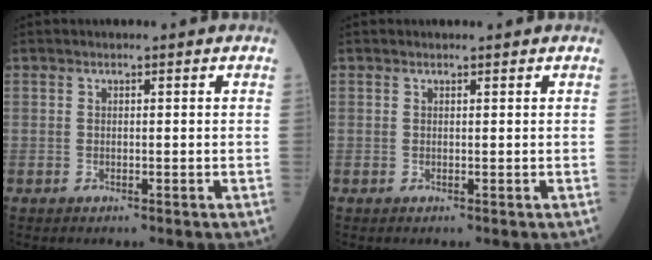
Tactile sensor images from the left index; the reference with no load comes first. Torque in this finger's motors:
{"motor_torque": [0.05, 0.03, 0.00, -0.01]}